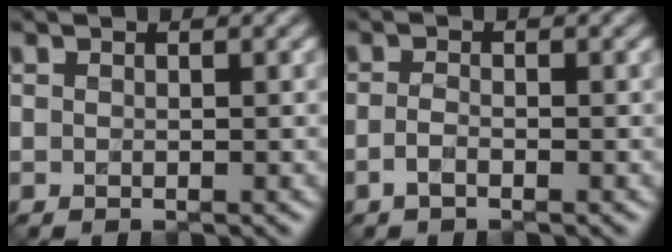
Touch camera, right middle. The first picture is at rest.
{"total": 1.1, "force": [-0.6, 0.4, 0.9], "torque": [-0.022, 0.000, -0.015]}